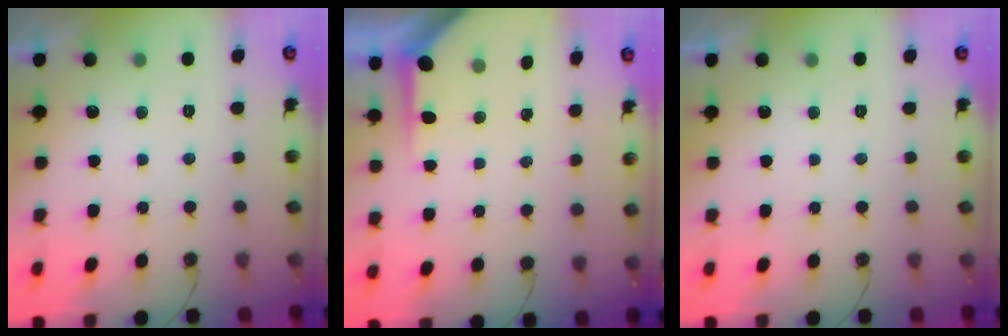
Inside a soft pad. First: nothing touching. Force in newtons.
{"total": 4.0, "press": 4.0, "slide": 0.3}
{"total": 0.0}